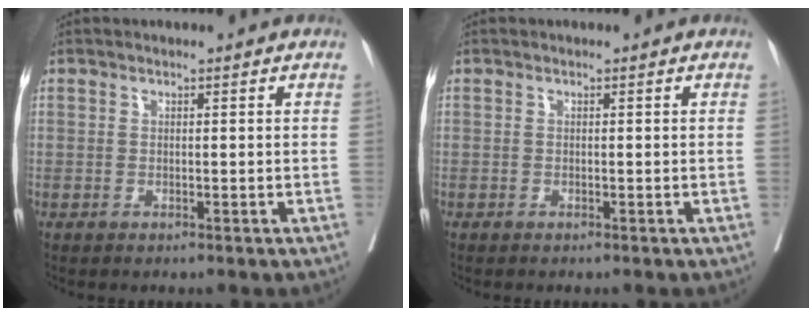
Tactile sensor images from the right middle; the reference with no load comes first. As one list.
[{"total": 0.0}]